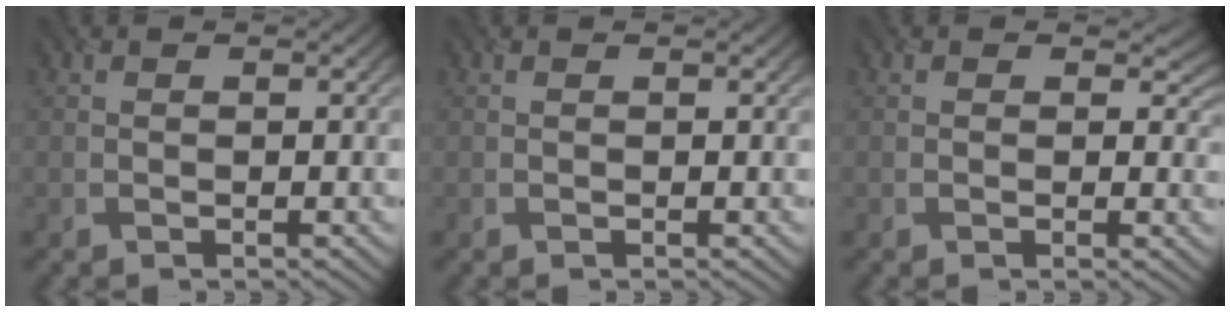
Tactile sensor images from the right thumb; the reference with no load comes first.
{"total": 0.0}
{"total": 2.3, "force": [0.7, 1.7, 1.4], "torque": [-0.019, -0.009, 0.011]}